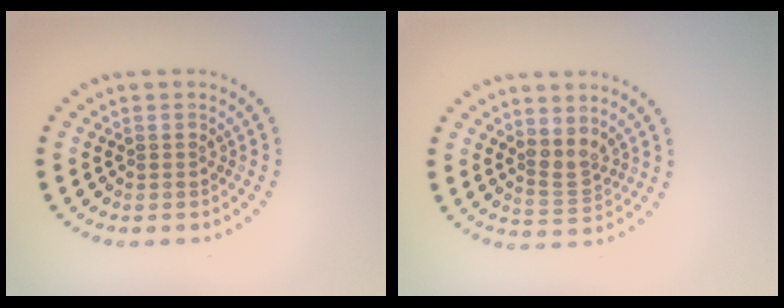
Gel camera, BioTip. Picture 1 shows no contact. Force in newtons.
{"total": 1.9, "press": 1.5, "slide": 1.2}